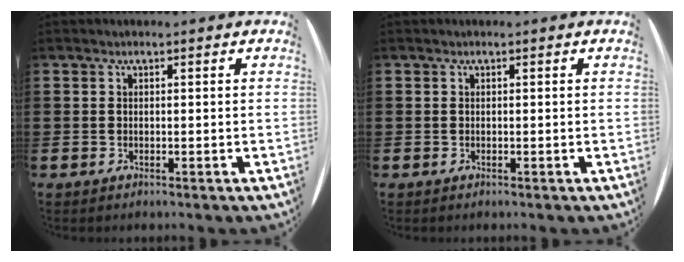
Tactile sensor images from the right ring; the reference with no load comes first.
{"total": 0.0}